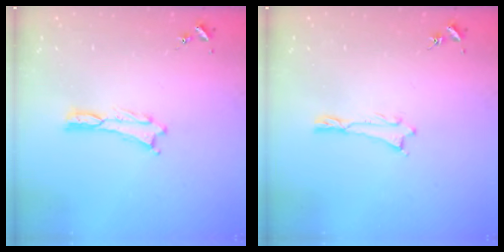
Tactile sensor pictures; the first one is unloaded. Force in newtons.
{"total": 0.0}